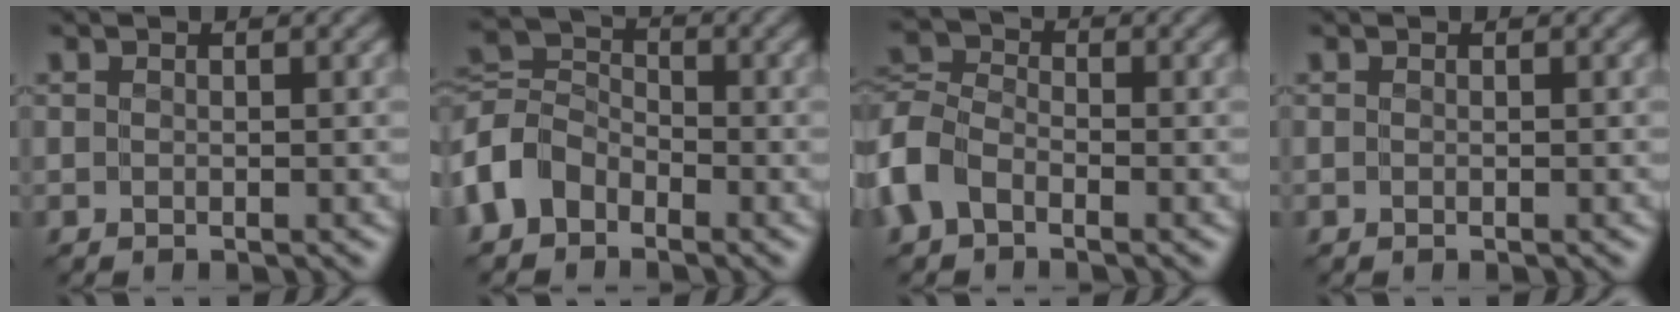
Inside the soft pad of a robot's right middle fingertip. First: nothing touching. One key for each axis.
{"total": 4.8, "fx": -2.4, "fy": 3.5, "fz": 2.2, "tx": -0.052, "ty": 0.008, "tz": -0.067}
{"total": 4.3, "fx": -2.1, "fy": 2.9, "fz": 2.4, "tx": -0.056, "ty": 0.010, "tz": -0.060}
{"total": 0.0}